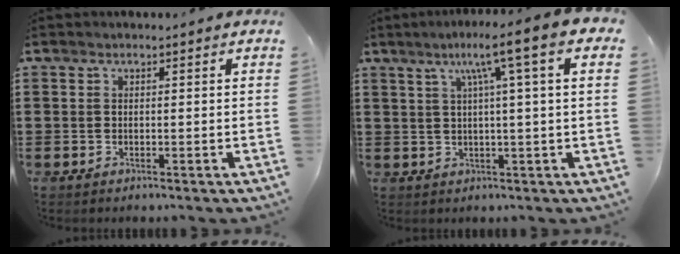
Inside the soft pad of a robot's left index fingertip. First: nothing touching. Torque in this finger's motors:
{"motor_torque": [2.14, 0.00, 0.58, 0.21]}